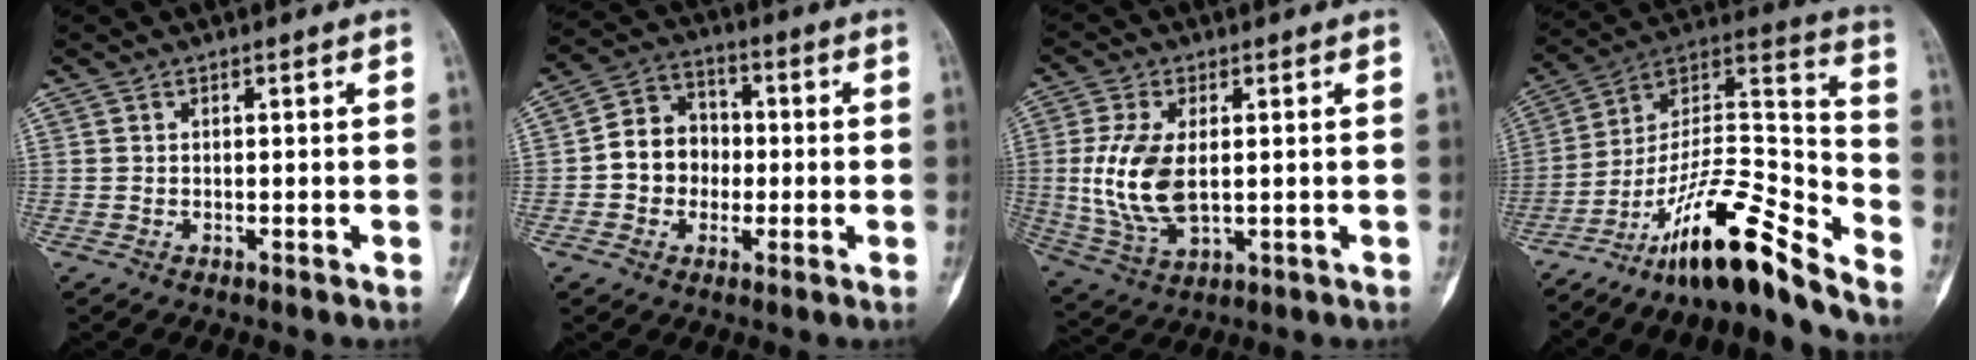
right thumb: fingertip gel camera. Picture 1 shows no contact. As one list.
[{"total": 9.3, "force": [-1.0, 8.1, 4.5], "torque": [-0.040, 0.028, -0.030]}, {"total": 12.1, "force": [0.5, 6.6, 10.2], "torque": [-0.218, -0.011, 0.020]}, {"total": 19.9, "force": [-15.5, 3.2, 12.1], "torque": [-0.192, 0.122, -0.269]}]